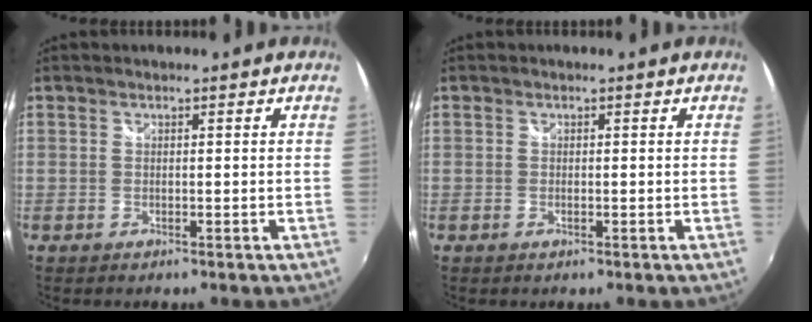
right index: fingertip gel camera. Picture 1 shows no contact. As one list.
[{"total": 0.0}]